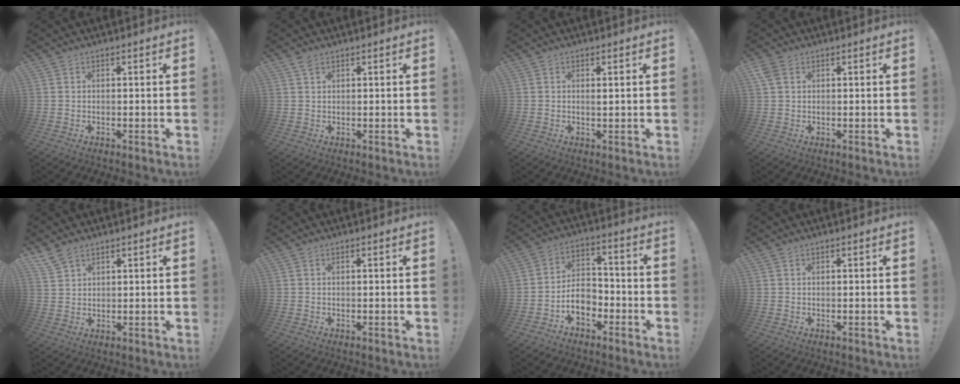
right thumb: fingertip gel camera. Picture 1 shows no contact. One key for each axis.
{"total": 2.1, "fx": 1.4, "fy": 1.0, "fz": 1.2, "tx": -0.025, "ty": 0.000, "tz": 0.025}
{"total": 1.0, "fx": 0.6, "fy": -0.1, "fz": 0.8, "tx": -0.002, "ty": -0.008, "tz": 0.006}
{"total": 3.2, "fx": 1.3, "fy": 2.2, "fz": 1.9, "tx": -0.036, "ty": 0.005, "tz": 0.028}
{"total": 4.1, "fx": 3.3, "fy": 1.9, "fz": 1.5, "tx": -0.036, "ty": -0.014, "tz": 0.066}
{"total": 0.0}
{"total": 9.1, "fx": -4.3, "fy": 6.2, "fz": 5.1, "tx": -0.086, "ty": 0.028, "tz": -0.072}
{"total": 0.0}